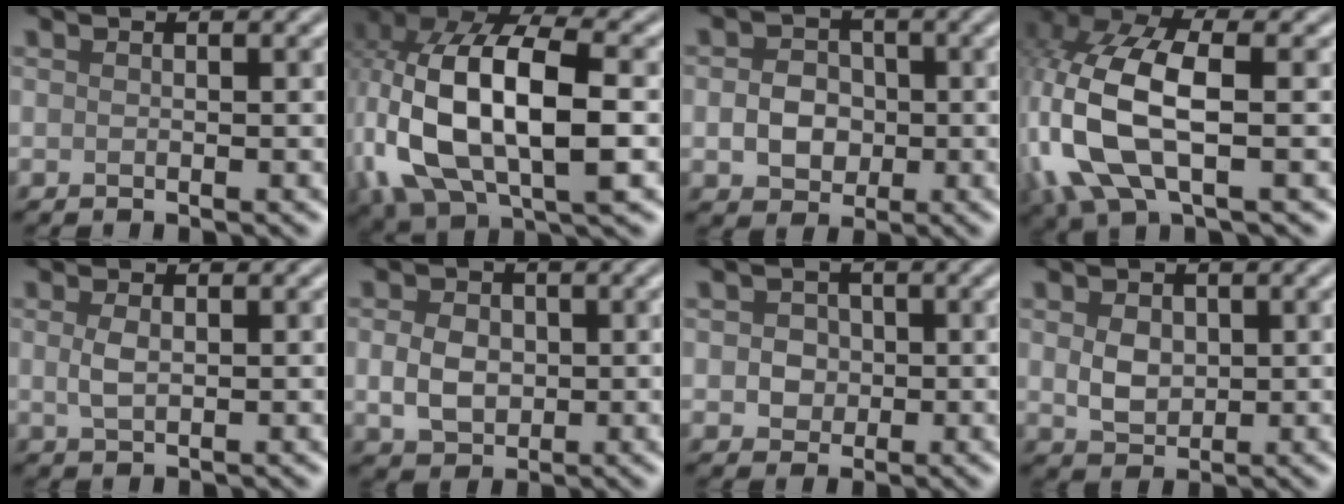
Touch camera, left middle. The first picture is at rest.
{"total": 12.9, "force": [-1.0, 6.6, 11.0], "torque": [-0.227, 0.004, -0.019]}
{"total": 3.4, "force": [-0.4, 2.9, 1.8], "torque": [-0.030, 0.000, -0.012]}
{"total": 10.0, "force": [-1.8, 4.7, 8.7], "torque": [-0.217, 0.006, -0.046]}
{"total": 1.6, "force": [0.3, 0.9, 1.4], "torque": [-0.034, -0.001, 0.007]}
{"total": 3.6, "force": [0.0, 2.8, 2.2], "torque": [-0.045, -0.001, -0.003]}
{"total": 2.4, "force": [0.1, 2.2, 1.1], "torque": [-0.009, 0.003, -0.005]}
{"total": 2.7, "force": [0.5, 2.1, 1.7], "torque": [-0.035, -0.002, 0.009]}